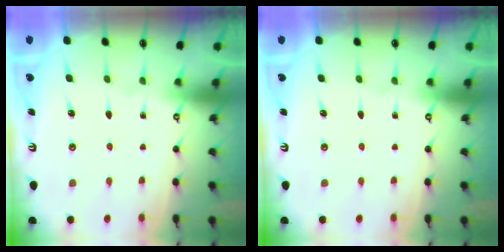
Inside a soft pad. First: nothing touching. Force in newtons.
{"total": 0.0}